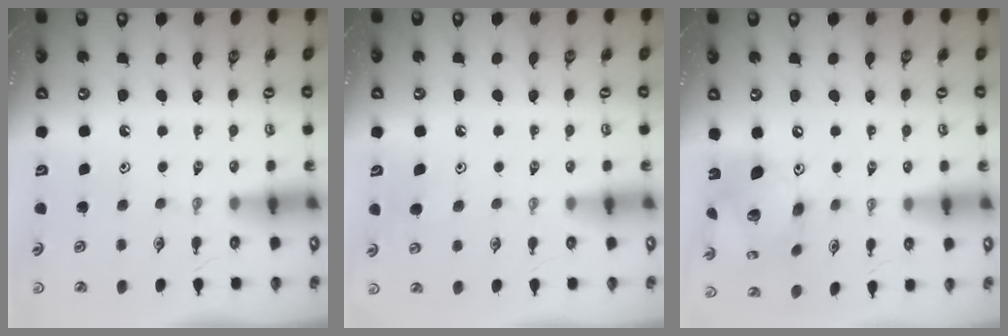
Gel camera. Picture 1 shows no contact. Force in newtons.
{"total": 6.2, "press": 6.1, "slide": 1.1}
{"total": 15.6, "press": 15.6, "slide": 1.5}